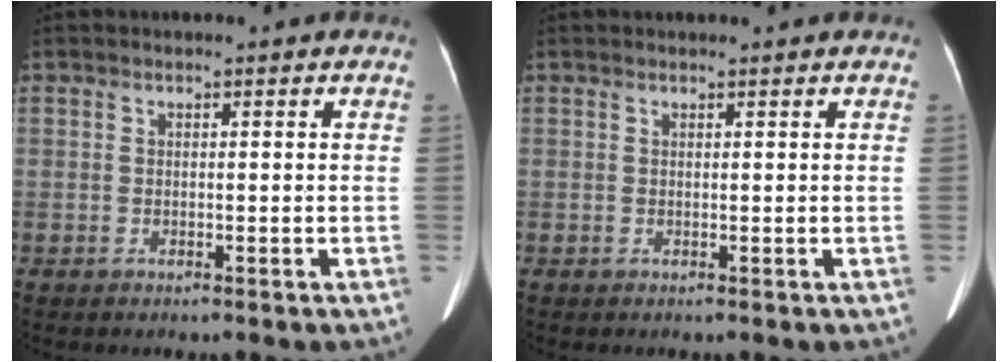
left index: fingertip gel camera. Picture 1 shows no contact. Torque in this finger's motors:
{"motor_torque": [0.29, -0.41, -0.07, 0.02]}